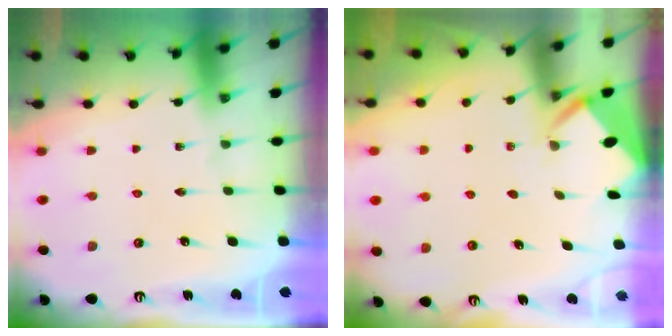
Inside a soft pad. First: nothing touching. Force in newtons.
{"total": 2.5, "press": 2.5, "slide": 0.1}